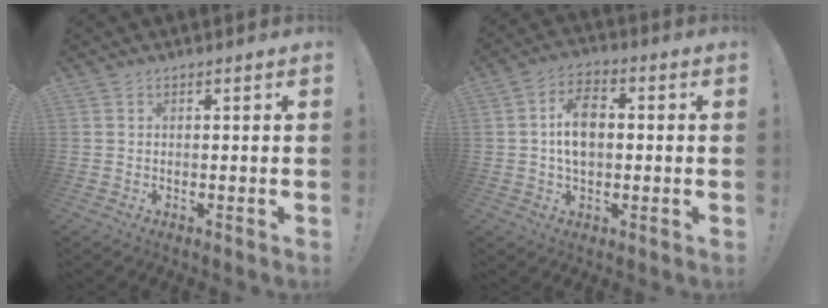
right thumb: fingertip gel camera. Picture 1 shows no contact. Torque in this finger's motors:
{"motor_torque": [0.02, 0.28, -0.13, 0.19, 0.31]}